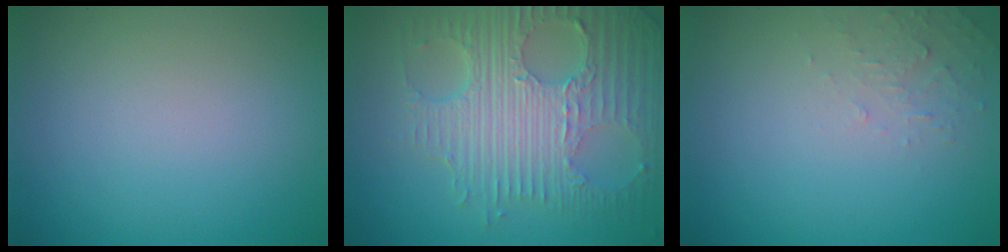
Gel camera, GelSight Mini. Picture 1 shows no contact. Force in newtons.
{"total": 8.6, "press": 6.0, "slide": 6.1}
{"total": 1.4, "press": 1.4, "slide": 0.2}